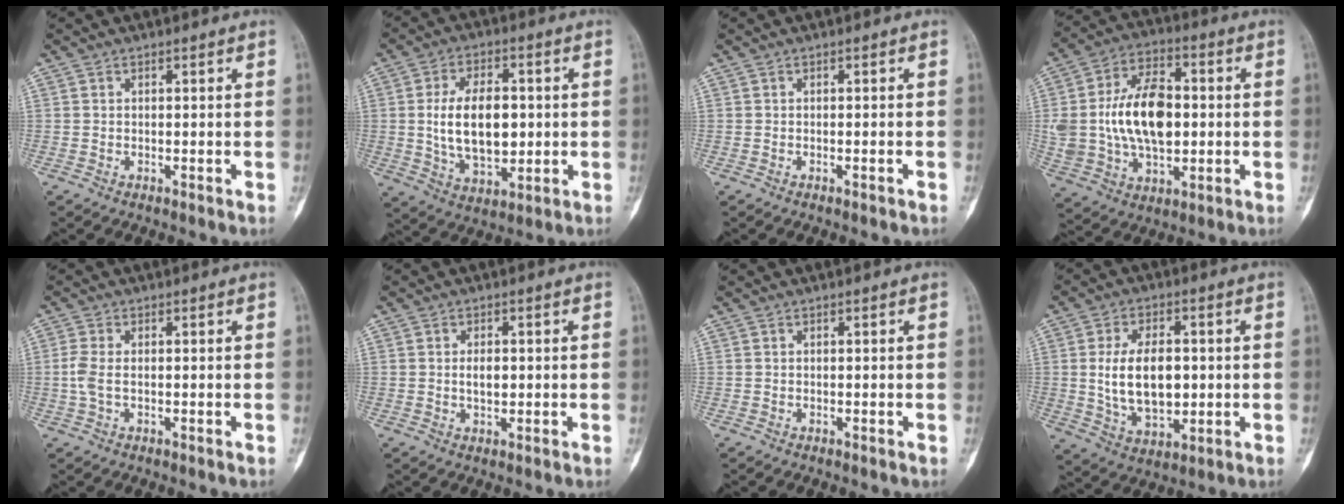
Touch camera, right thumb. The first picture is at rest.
{"total": 13.6, "force": [0.5, 7.9, 11.0], "torque": [-0.167, -0.002, 0.017]}
{"total": 0.6, "force": [-0.4, 0.0, 0.4], "torque": [-0.013, 0.009, -0.001]}
{"total": 18.7, "force": [0.6, 11.4, 14.8], "torque": [-0.259, 0.015, 0.017]}
{"total": 3.2, "force": [-0.2, 1.6, 2.8], "torque": [-0.084, 0.003, -0.005]}
{"total": 2.7, "force": [0.1, 1.5, 2.3], "torque": [-0.030, 0.000, 0.003]}
{"total": 0.0}
{"total": 12.7, "force": [0.5, 7.5, 10.2], "torque": [-0.161, -0.006, 0.019]}